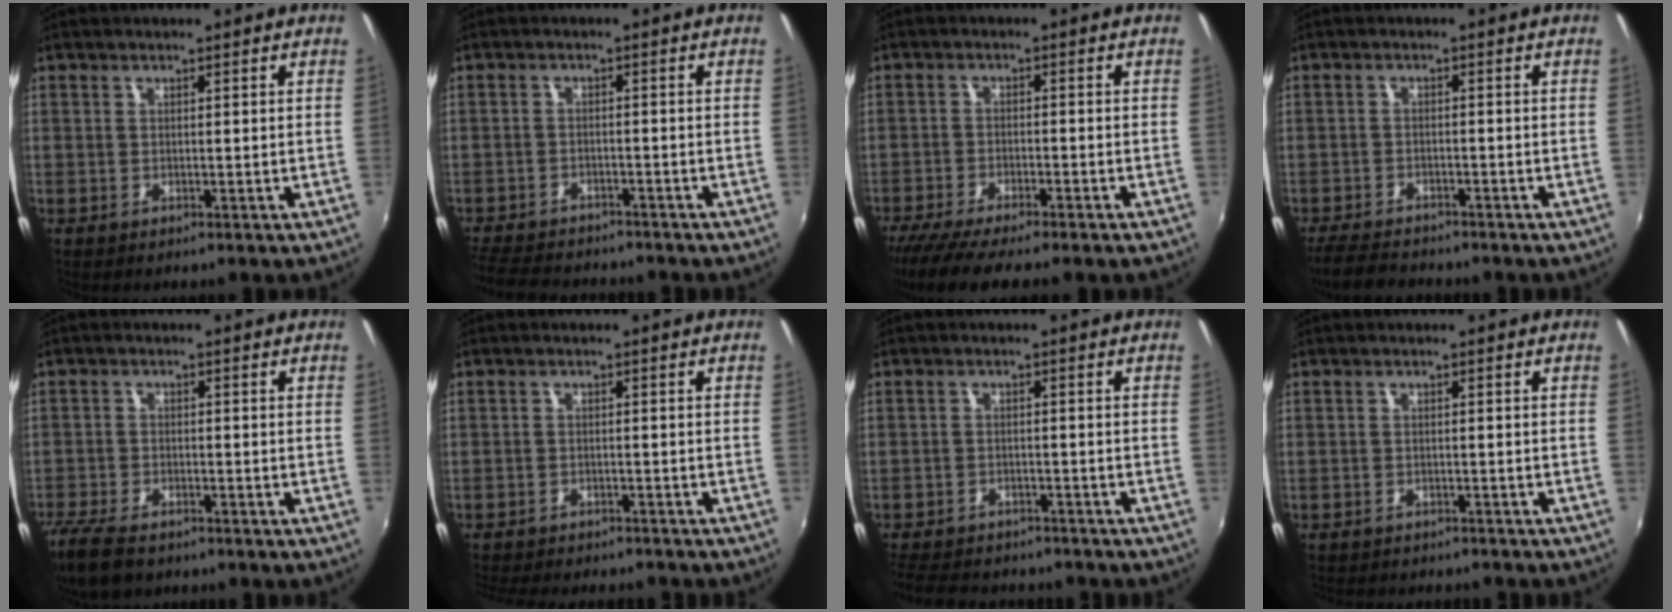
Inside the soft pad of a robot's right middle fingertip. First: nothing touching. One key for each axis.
{"total": 11.2, "fx": -9.9, "fy": 3.5, "fz": 3.8, "tx": -0.104, "ty": -0.009, "tz": -0.158}
{"total": 9.7, "fx": -8.1, "fy": 1.0, "fz": 5.1, "tx": -0.119, "ty": -0.034, "tz": -0.137}
{"total": 6.8, "fx": -6.2, "fy": 1.8, "fz": 2.2, "tx": -0.071, "ty": -0.015, "tz": -0.105}
{"total": 9.4, "fx": -7.4, "fy": 3.4, "fz": 4.7, "tx": -0.129, "ty": -0.032, "tz": -0.141}
{"total": 11.2, "fx": -10.0, "fy": 2.7, "fz": 4.2, "tx": -0.100, "ty": -0.020, "tz": -0.147}
{"total": 12.5, "fx": -10.8, "fy": 4.6, "fz": 4.3, "tx": -0.112, "ty": -0.007, "tz": -0.161}
{"total": 6.4, "fx": -5.9, "fy": 1.5, "fz": 2.0, "tx": -0.052, "ty": -0.014, "tz": -0.084}